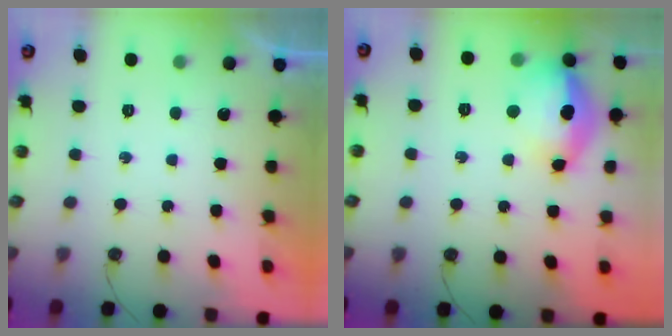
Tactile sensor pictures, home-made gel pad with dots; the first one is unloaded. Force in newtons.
{"total": 21.9, "press": 18.2, "slide": 12.1}